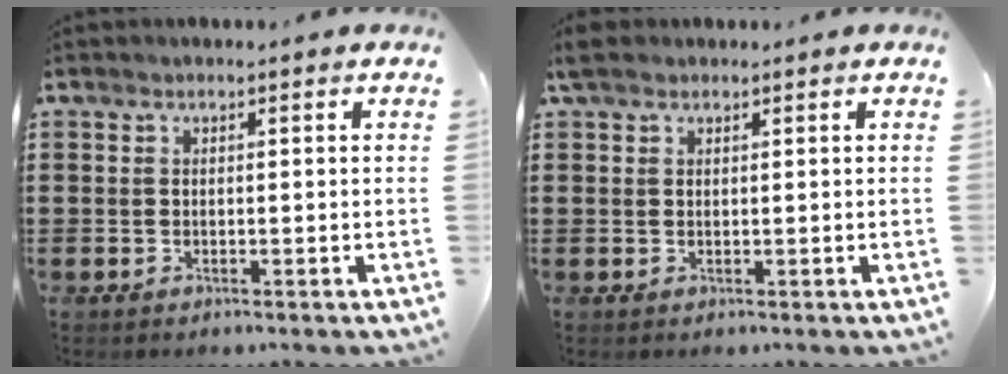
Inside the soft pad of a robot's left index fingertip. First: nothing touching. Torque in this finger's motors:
{"motor_torque": [0.39, -0.42, 0.18, 0.03]}